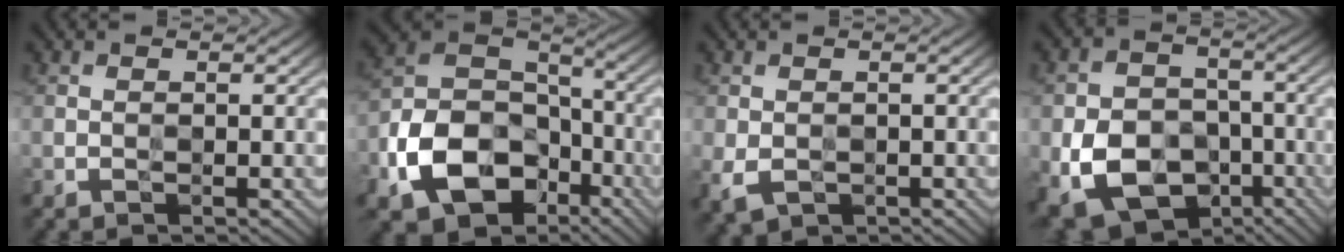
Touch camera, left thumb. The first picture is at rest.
{"total": 14.8, "force": [-6.8, 9.9, 8.7], "torque": [-0.194, -0.037, -0.125]}
{"total": 2.8, "force": [-0.7, 2.1, 1.8], "torque": [-0.054, -0.011, -0.011]}
{"total": 12.4, "force": [-4.6, 9.2, 6.9], "torque": [-0.146, -0.046, -0.085]}